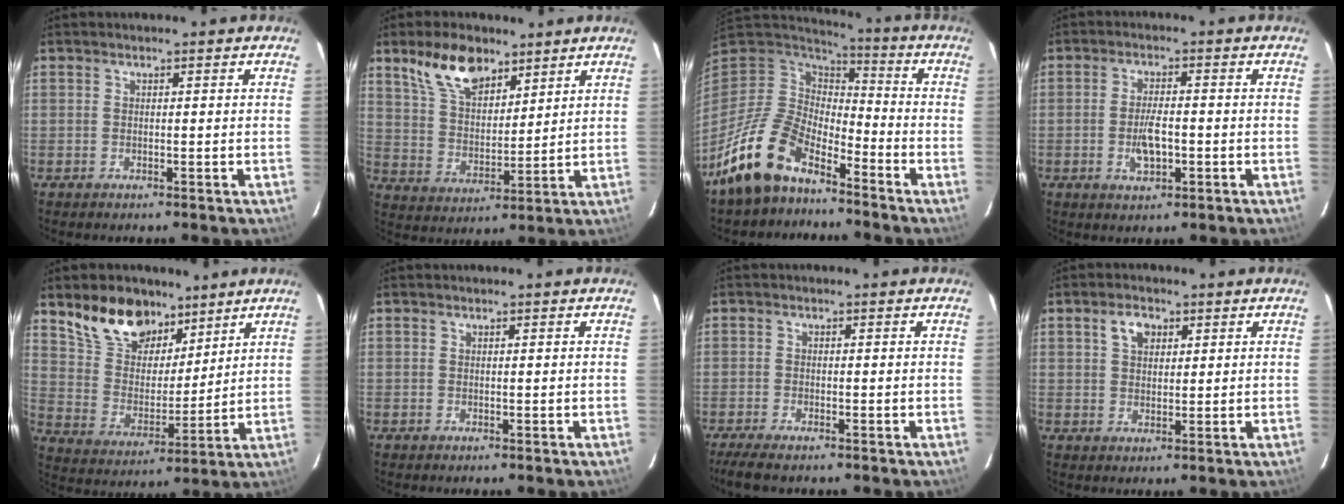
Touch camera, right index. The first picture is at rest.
{"total": 11.3, "force": [7.6, 5.5, 6.2], "torque": [-0.115, 0.016, 0.150]}
{"total": 15.1, "force": [-10.8, 7.0, 7.8], "torque": [-0.172, -0.004, -0.201]}
{"total": 5.5, "force": [-1.6, 2.2, 4.8], "torque": [-0.096, -0.001, -0.024]}
{"total": 14.3, "force": [9.9, 7.9, 6.4], "torque": [-0.140, 0.028, 0.192]}
{"total": 0.0}
{"total": 5.0, "force": [-4.0, 1.1, 2.8], "torque": [-0.073, -0.019, -0.075]}
{"total": 3.9, "force": [1.7, 2.5, 2.3], "torque": [-0.039, 0.010, 0.032]}